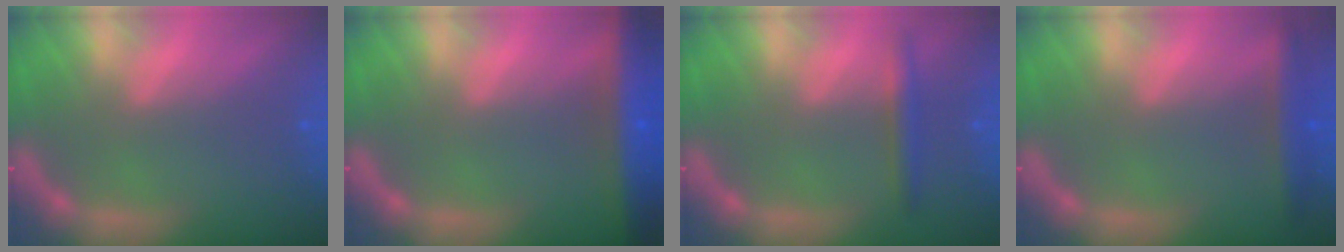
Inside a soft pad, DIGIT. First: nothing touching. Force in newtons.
{"total": 10.0}
{"total": 2.4}
{"total": 3.4}